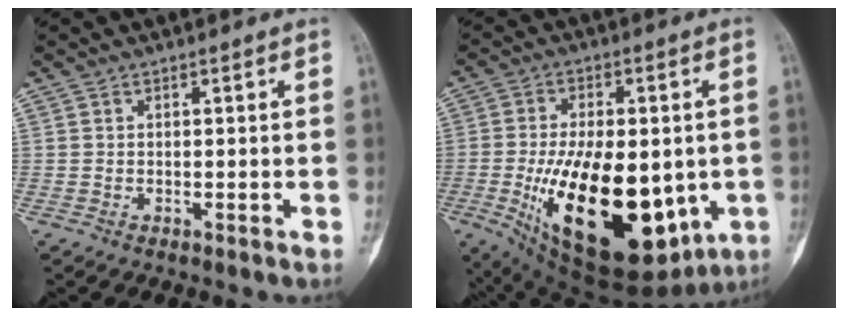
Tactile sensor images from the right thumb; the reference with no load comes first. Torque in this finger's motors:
{"motor_torque": [2.56, 2.45, 2.74, -0.03, 0.81]}